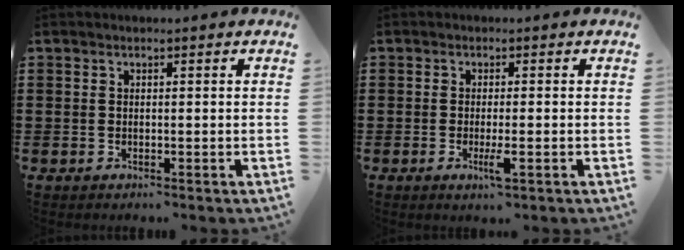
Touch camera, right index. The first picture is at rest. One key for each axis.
{"total": 2.9, "fx": -1.0, "fy": 0.2, "fz": 2.7, "tx": -0.060, "ty": -0.014, "tz": -0.022}